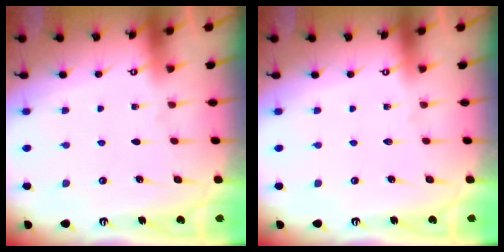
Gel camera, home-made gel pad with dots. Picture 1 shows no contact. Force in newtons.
{"total": 0.0}